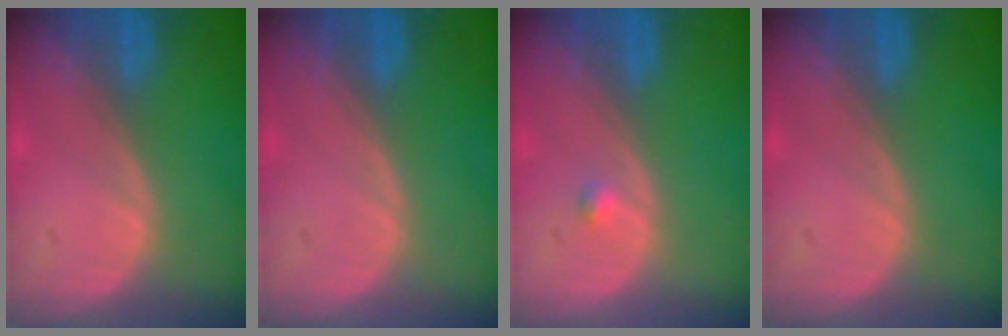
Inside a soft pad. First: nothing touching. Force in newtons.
{"total": 0.0}
{"total": 0.8, "press": 0.8, "slide": 0.2}
{"total": 0.0}